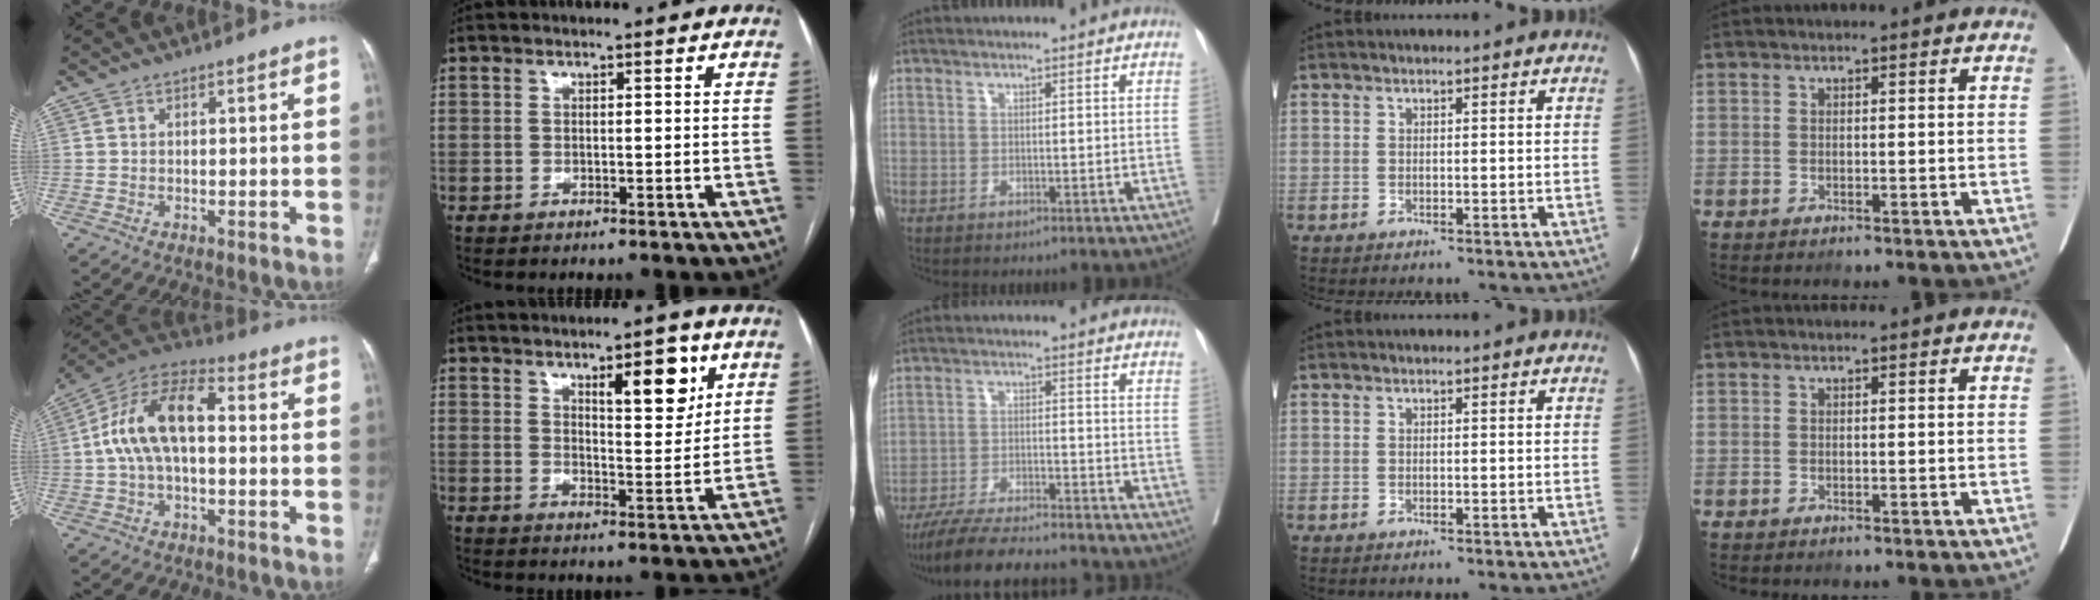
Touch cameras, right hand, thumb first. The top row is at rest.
{"thumb": {"total": 13.9, "force": [0.4, 7.4, 11.7], "torque": [-0.216, 0.043, -0.004]}, "index": {"total": 8.2, "force": [4.3, 2.1, 6.6], "torque": [-0.099, -0.003, 0.065]}, "middle": {"total": 17.1, "force": [-15.6, 2.1, 6.7], "torque": [-0.123, -0.011, -0.238]}}